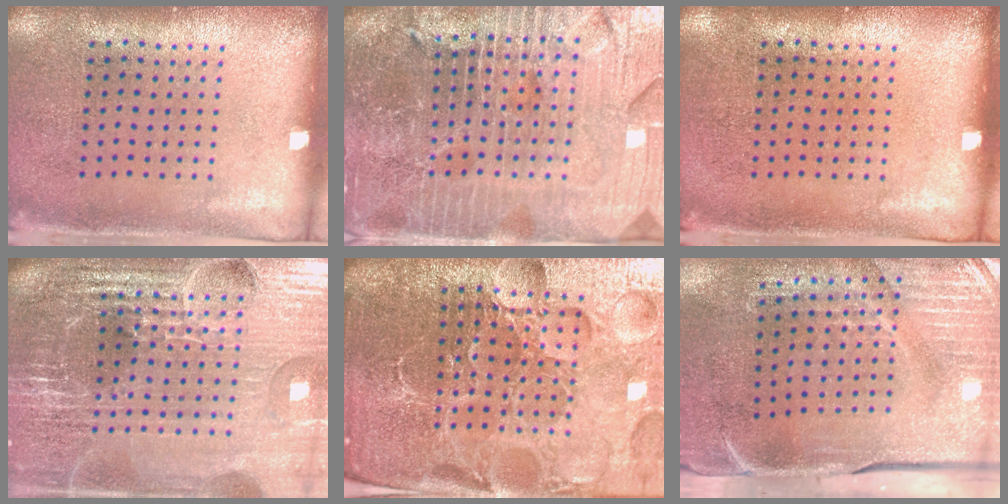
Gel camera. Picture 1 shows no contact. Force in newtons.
{"total": 6.5, "press": 5.7, "slide": 3.1}
{"total": 0.0}
{"total": 6.8, "press": 5.9, "slide": 3.2}
{"total": 6.5, "press": 5.8, "slide": 3.0}
{"total": 4.7, "press": 4.0, "slide": 2.5}